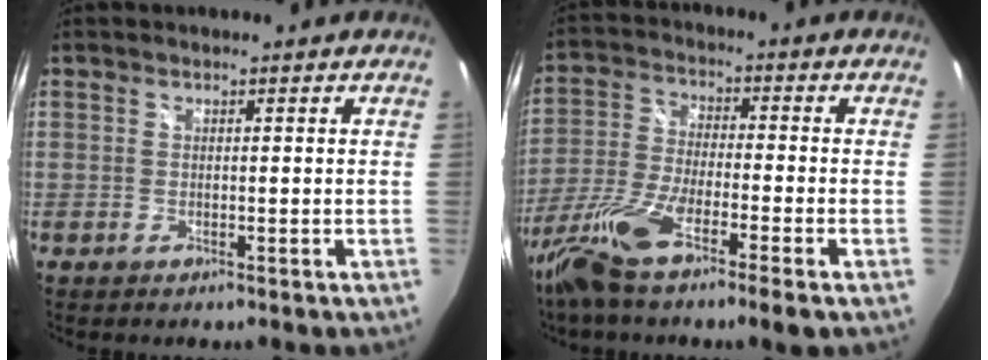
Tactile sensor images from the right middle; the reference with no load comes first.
{"total": 12.2, "force": [-7.7, 1.6, 9.3], "torque": [-0.203, -0.026, -0.155]}